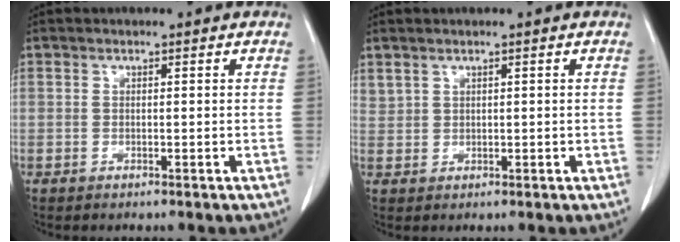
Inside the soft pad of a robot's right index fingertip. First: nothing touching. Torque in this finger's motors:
{"motor_torque": [-0.45, 0.26, -0.02, -0.01]}